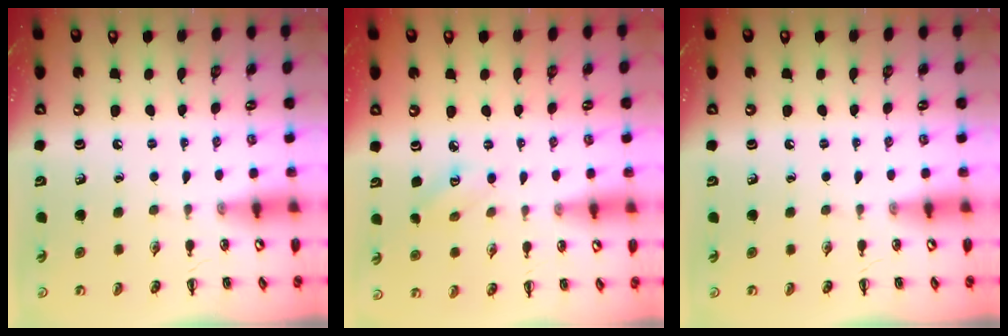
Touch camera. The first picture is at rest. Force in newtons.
{"total": 3.2, "press": 3.1, "slide": 0.9}
{"total": 0.0}